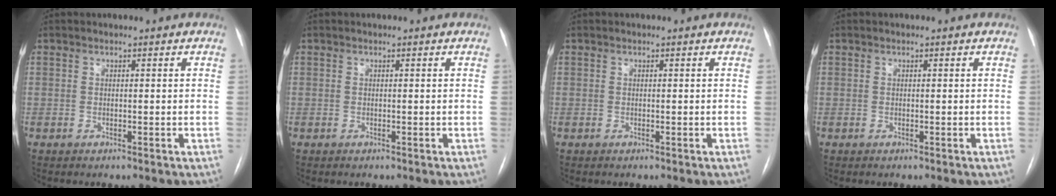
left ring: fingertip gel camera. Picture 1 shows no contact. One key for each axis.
{"total": 0.0}
{"total": 0.0}
{"total": 0.0}